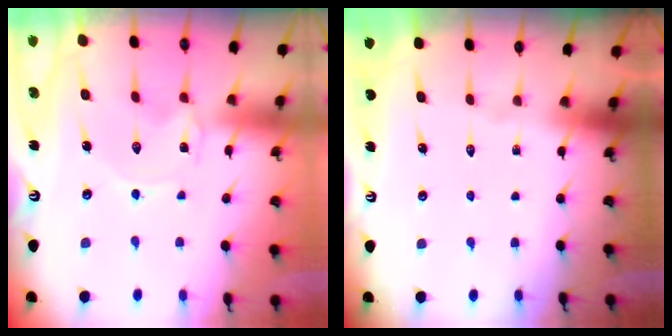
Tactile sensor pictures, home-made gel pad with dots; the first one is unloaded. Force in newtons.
{"total": 0.0}